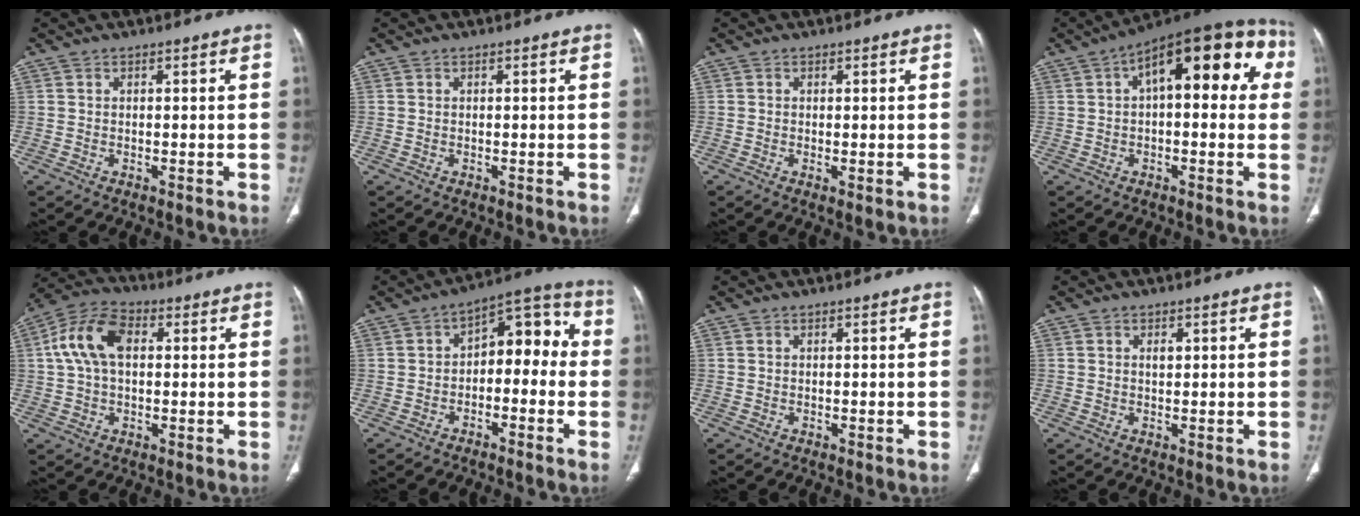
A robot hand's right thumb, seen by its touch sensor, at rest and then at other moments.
{"total": 0.0}
{"total": 1.1, "force": [-0.2, 0.4, 1.0], "torque": [-0.023, -0.005, -0.002]}
{"total": 19.9, "force": [5.0, 9.0, 17.0], "torque": [-0.197, 0.040, 0.057]}
{"total": 10.9, "force": [1.9, 6.7, 8.3], "torque": [-0.166, 0.027, 0.031]}
{"total": 10.6, "force": [-1.1, 6.6, 8.1], "torque": [-0.067, 0.055, -0.030]}
{"total": 0.0}
{"total": 1.4, "force": [0.4, 0.9, 1.0], "torque": [-0.012, -0.001, 0.007]}